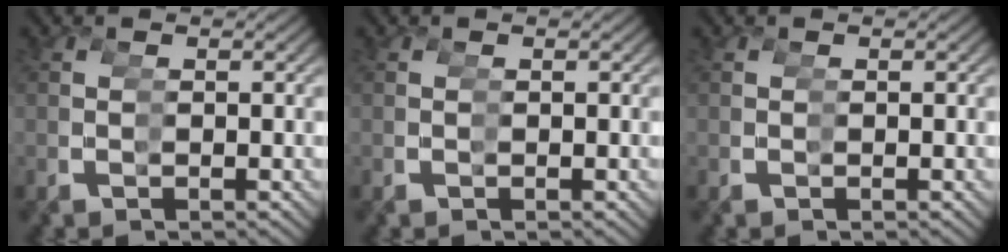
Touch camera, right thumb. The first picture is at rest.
{"total": 0.0}
{"total": 0.0}